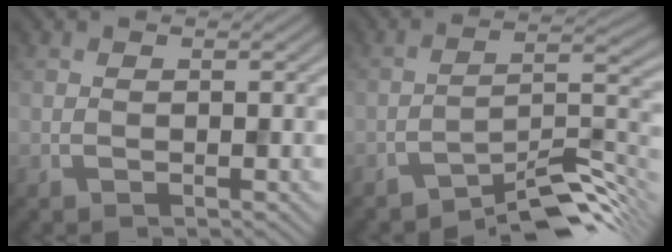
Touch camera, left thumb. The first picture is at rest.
{"total": 8.2, "force": [-6.6, 1.8, 4.6], "torque": [-0.063, 0.010, -0.119]}